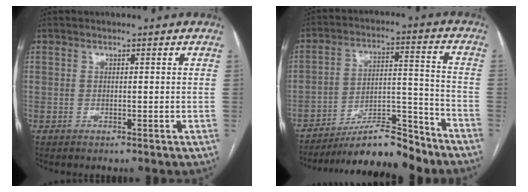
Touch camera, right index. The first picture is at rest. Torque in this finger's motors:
{"motor_torque": [0.19, -0.39, 0.24, 0.03]}